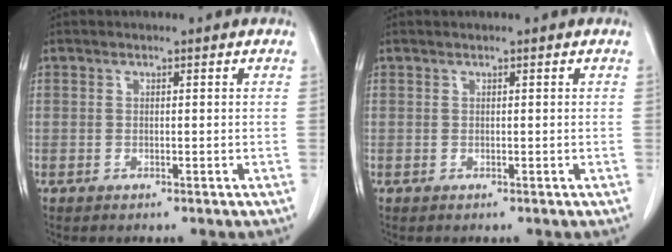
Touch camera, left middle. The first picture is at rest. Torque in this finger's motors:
{"motor_torque": [0.58, -0.70, 0.05, 0.01]}